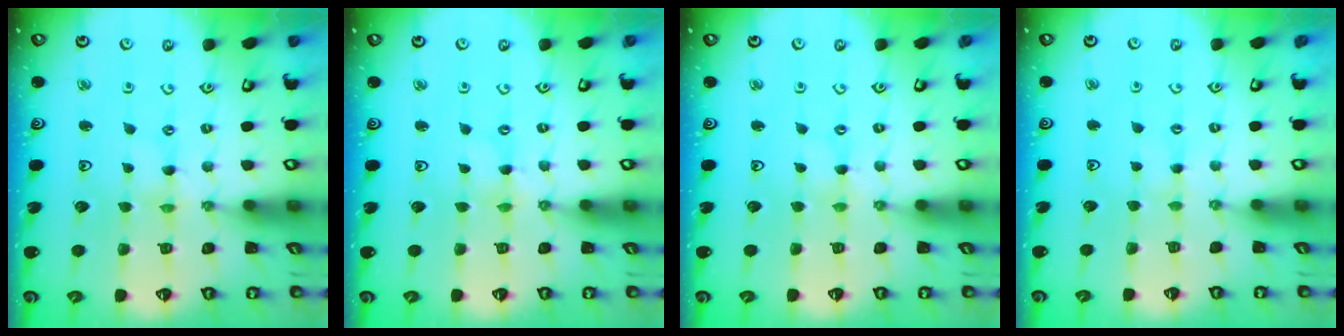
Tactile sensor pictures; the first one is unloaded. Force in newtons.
{"total": 0.0}
{"total": 0.0}
{"total": 1.9, "press": 1.9, "slide": 0.3}